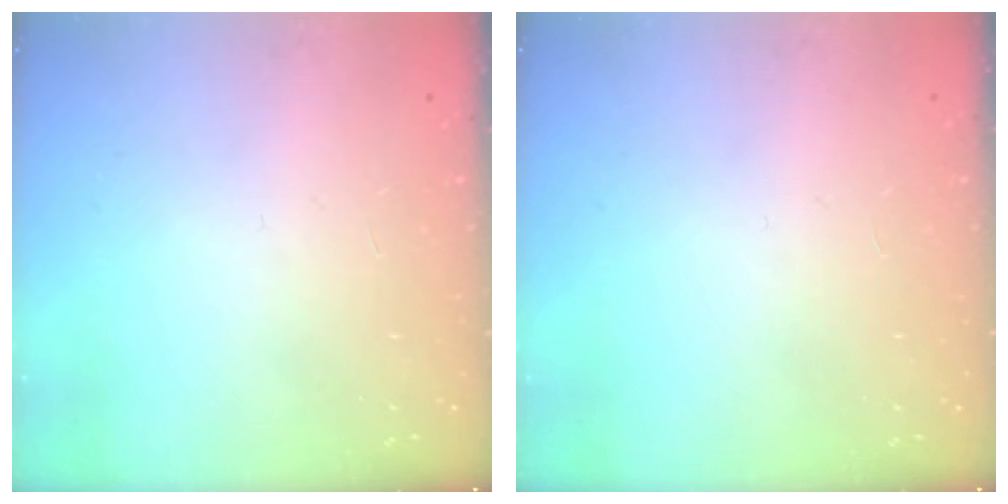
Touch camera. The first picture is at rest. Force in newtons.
{"total": 0.0}